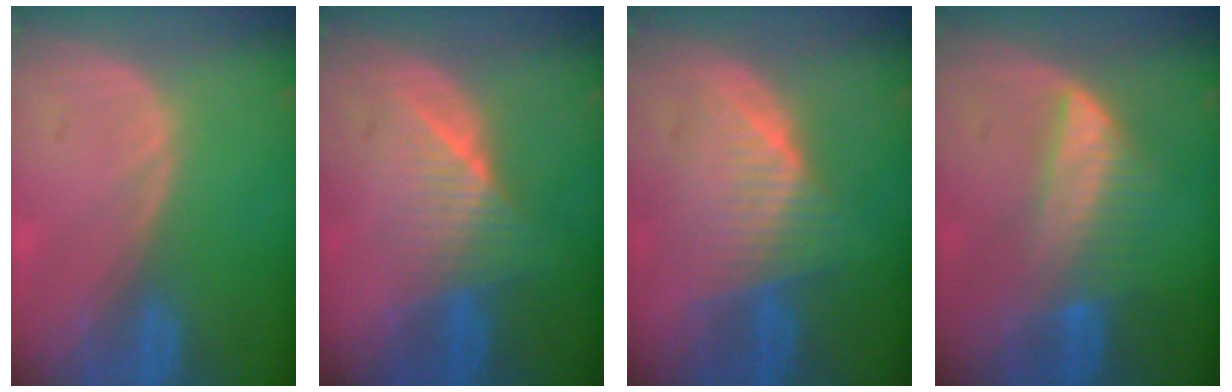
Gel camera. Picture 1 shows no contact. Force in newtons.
{"total": 6.2, "press": 5.8, "slide": 2.1}
{"total": 7.0, "press": 6.5, "slide": 2.8}
{"total": 6.5, "press": 5.9, "slide": 2.7}